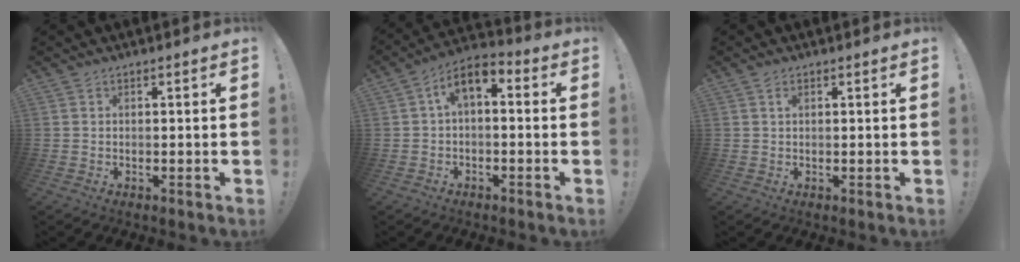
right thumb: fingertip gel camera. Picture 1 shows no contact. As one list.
[{"total": 6.4, "force": [1.1, 3.3, 5.3], "torque": [-0.099, 0.006, 0.027]}, {"total": 0.8, "force": [0.5, 0.3, 0.5], "torque": [-0.005, -0.001, 0.007]}]